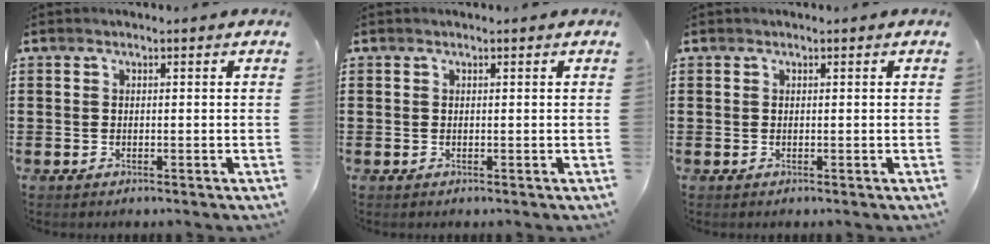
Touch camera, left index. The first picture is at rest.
{"total": 0.0}
{"total": 0.0}